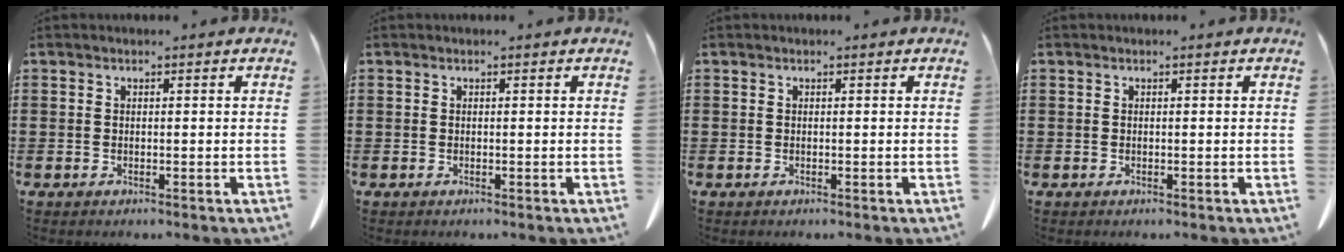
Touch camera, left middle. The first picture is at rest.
{"total": 0.0}
{"total": 0.0}
{"total": 0.0}